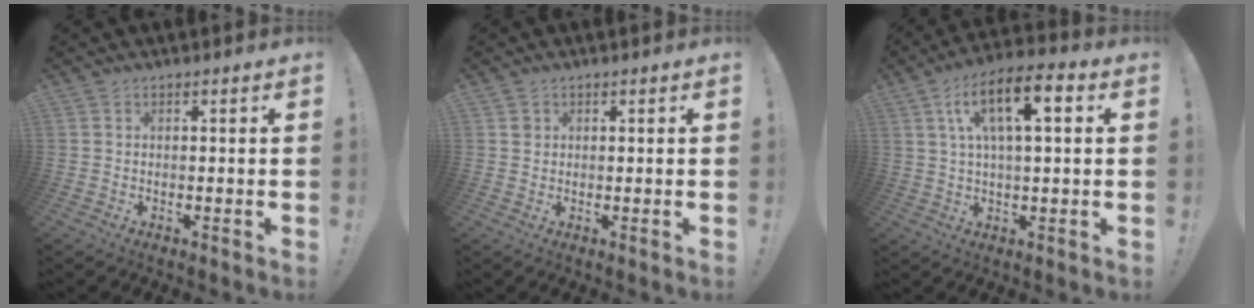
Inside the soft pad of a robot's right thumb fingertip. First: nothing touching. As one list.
[{"total": 1.5, "force": [0.7, 1.3, 0.2], "torque": [0.010, -0.003, 0.011]}, {"total": 12.2, "force": [3.8, 4.3, 10.8], "torque": [-0.178, 0.002, 0.059]}]